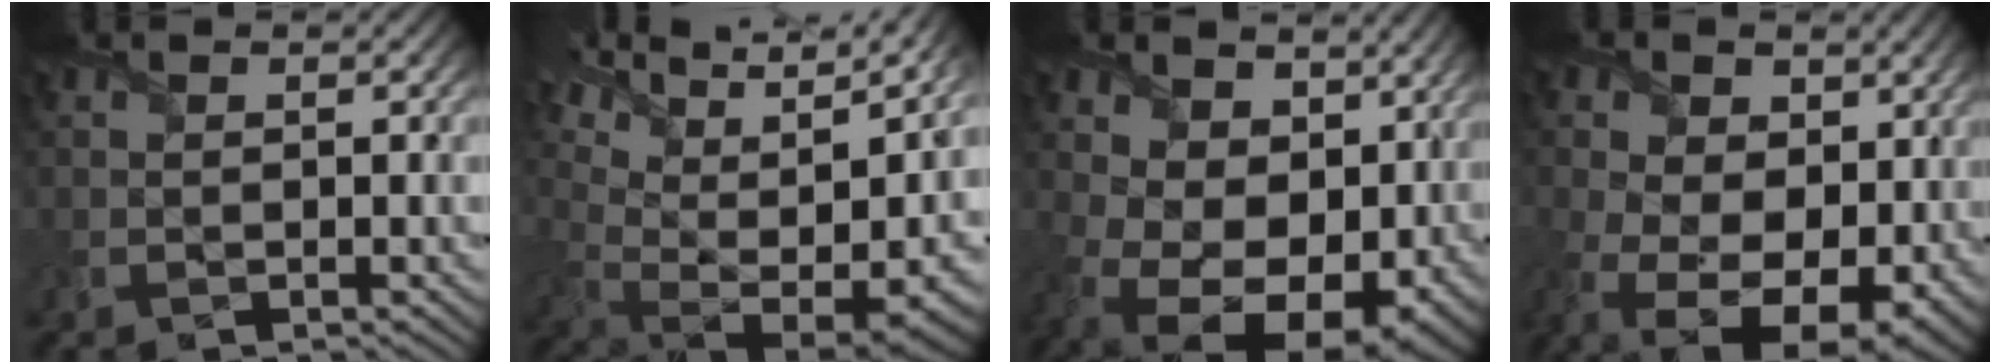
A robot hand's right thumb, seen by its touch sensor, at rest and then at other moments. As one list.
[{"total": 15.6, "force": [5.5, 7.8, 12.3], "torque": [-0.198, 0.028, 0.129]}, {"total": 14.5, "force": [0.4, 10.9, 9.6], "torque": [-0.202, -0.048, 0.041]}, {"total": 15.7, "force": [-2.6, 10.7, 11.2], "torque": [-0.223, -0.064, -0.009]}]